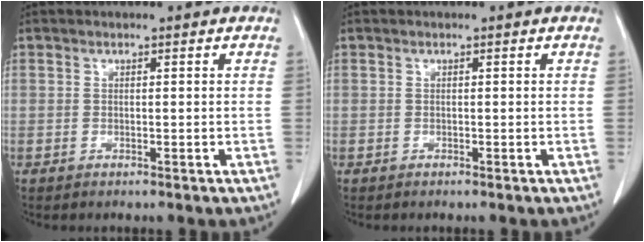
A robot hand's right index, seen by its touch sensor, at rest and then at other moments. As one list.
[{"total": 0.0}]